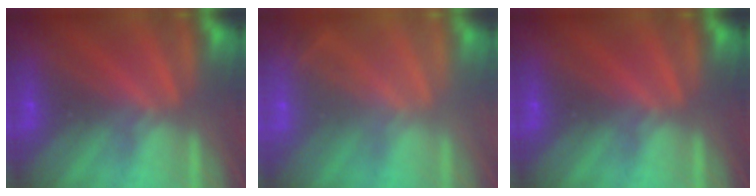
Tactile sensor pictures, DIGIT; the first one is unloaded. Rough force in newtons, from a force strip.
{"total": 2.0}
{"total": 0.0}